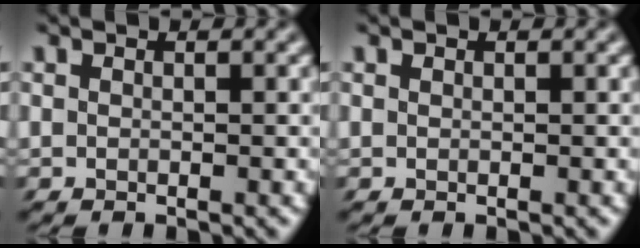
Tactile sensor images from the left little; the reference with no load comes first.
{"total": 0.0}